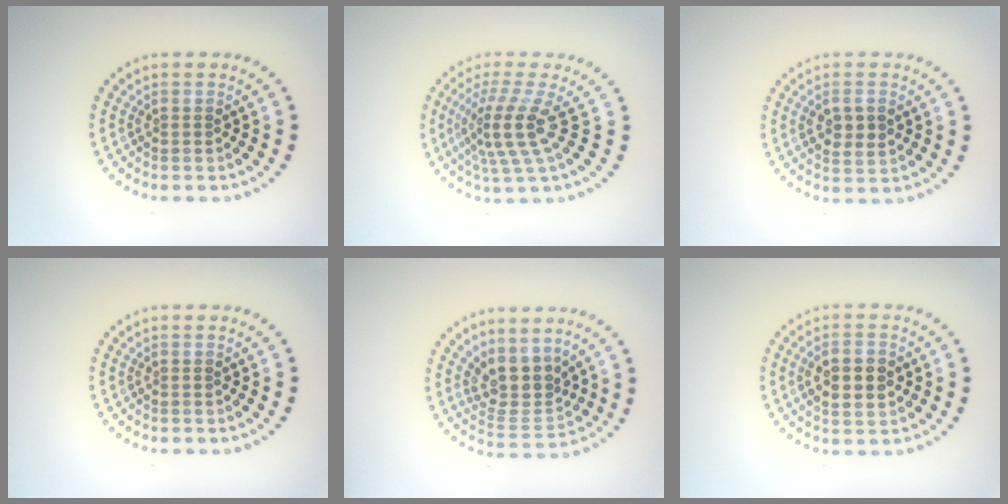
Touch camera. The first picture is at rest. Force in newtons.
{"total": 4.3, "press": 3.1, "slide": 3.0}
{"total": 2.7, "press": 2.7, "slide": 0.4}
{"total": 0.0}
{"total": 3.9, "press": 3.0, "slide": 2.4}
{"total": 3.5, "press": 3.5, "slide": 0.3}